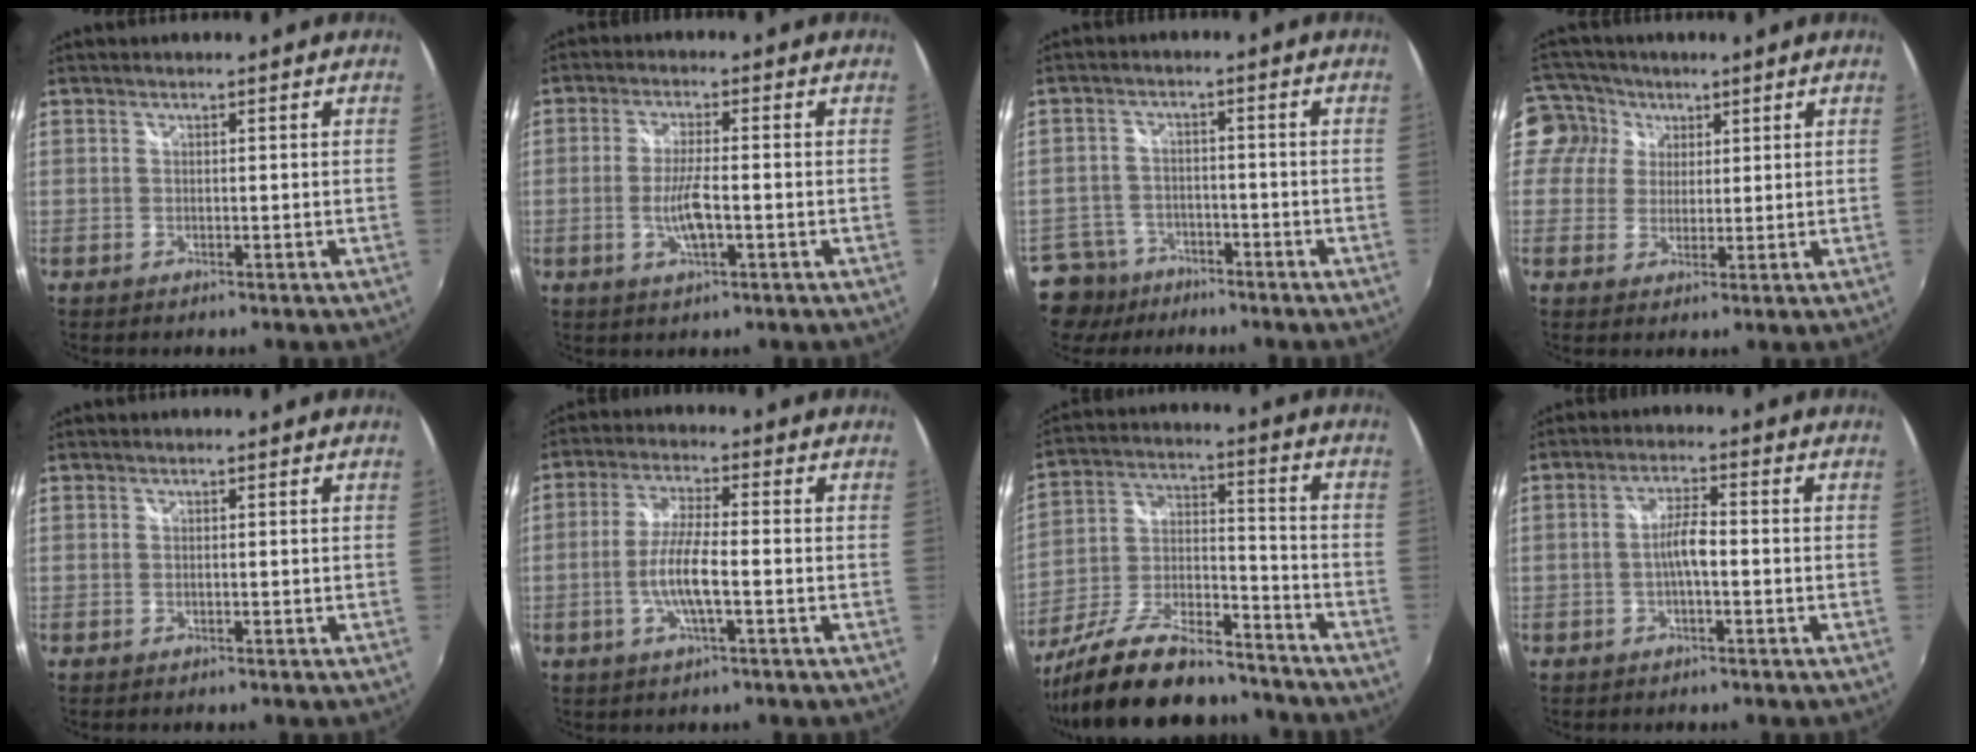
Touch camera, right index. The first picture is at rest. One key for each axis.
{"total": 5.7, "fx": -1.5, "fy": 1.1, "fz": 5.4, "tx": -0.107, "ty": -0.006, "tz": -0.028}
{"total": 7.6, "fx": -5.1, "fy": 5.6, "fz": 0.9, "tx": -0.044, "ty": 0.015, "tz": -0.087}
{"total": 9.7, "fx": 3.7, "fy": 8.6, "fz": 2.4, "tx": -0.073, "ty": 0.029, "tz": 0.059}
{"total": 0.0}
{"total": 7.3, "fx": -2.0, "fy": 1.0, "fz": 7.0, "tx": -0.141, "ty": -0.002, "tz": -0.040}
{"total": 22.9, "fx": -18.0, "fy": 7.7, "fz": 11.9, "tx": -0.231, "ty": -0.006, "tz": -0.286}
{"total": 3.9, "fx": -1.0, "fy": 0.8, "fz": 3.7, "tx": -0.071, "ty": 0.008, "tz": -0.019}